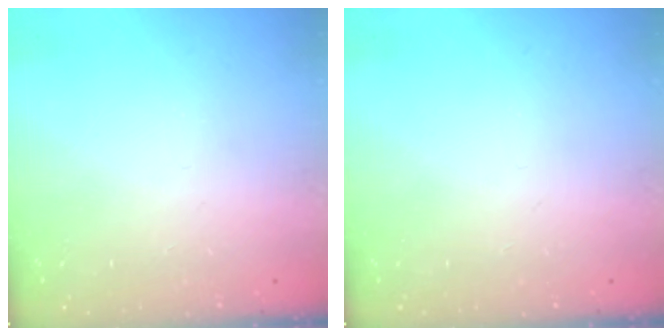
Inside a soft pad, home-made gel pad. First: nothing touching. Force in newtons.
{"total": 0.0}